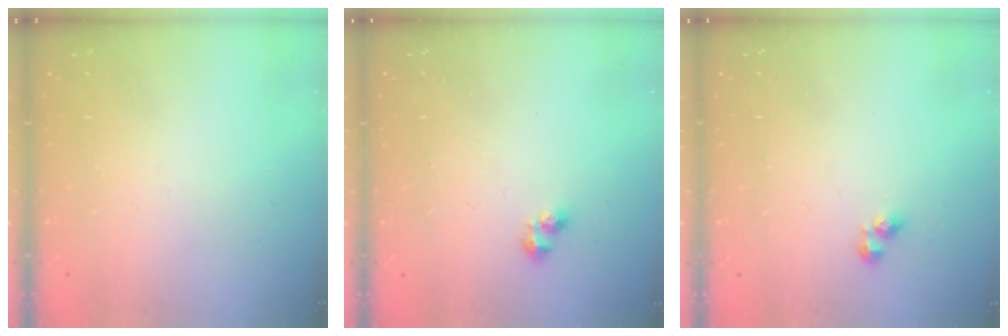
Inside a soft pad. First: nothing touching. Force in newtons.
{"total": 2.7, "press": 2.7, "slide": 0.4}
{"total": 2.8, "press": 2.8, "slide": 0.3}